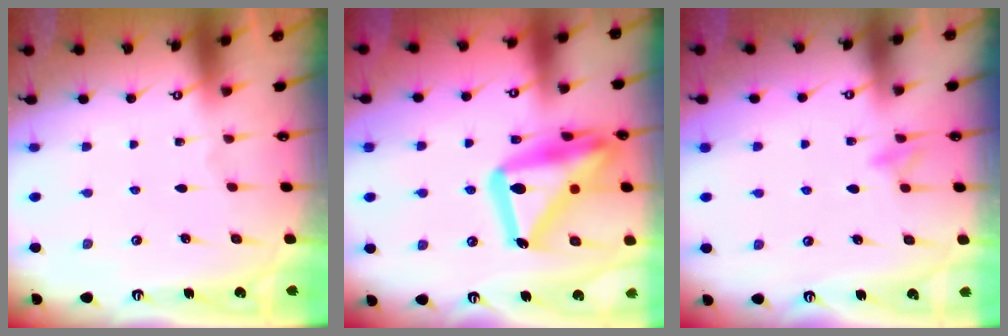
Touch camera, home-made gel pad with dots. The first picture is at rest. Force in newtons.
{"total": 25.0, "press": 24.9, "slide": 1.9}
{"total": 8.0, "press": 7.9, "slide": 0.9}